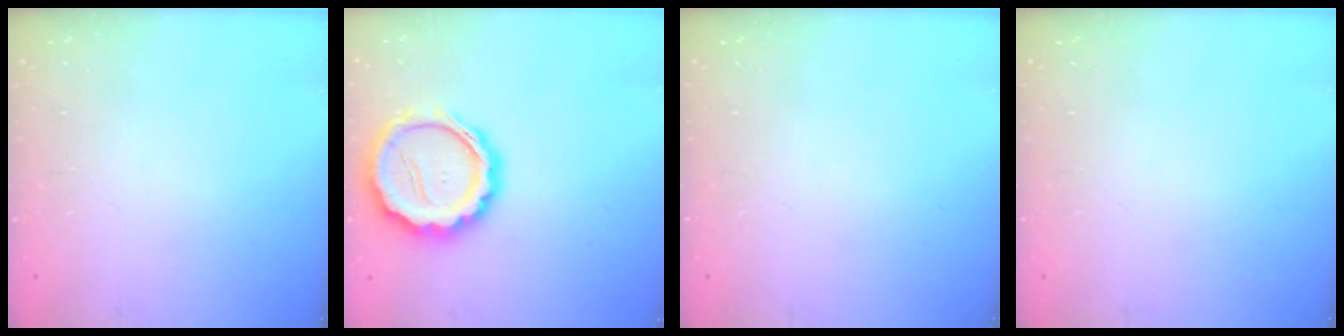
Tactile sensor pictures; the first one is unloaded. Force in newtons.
{"total": 16.7, "press": 16.4, "slide": 3.1}
{"total": 0.0}
{"total": 0.0}